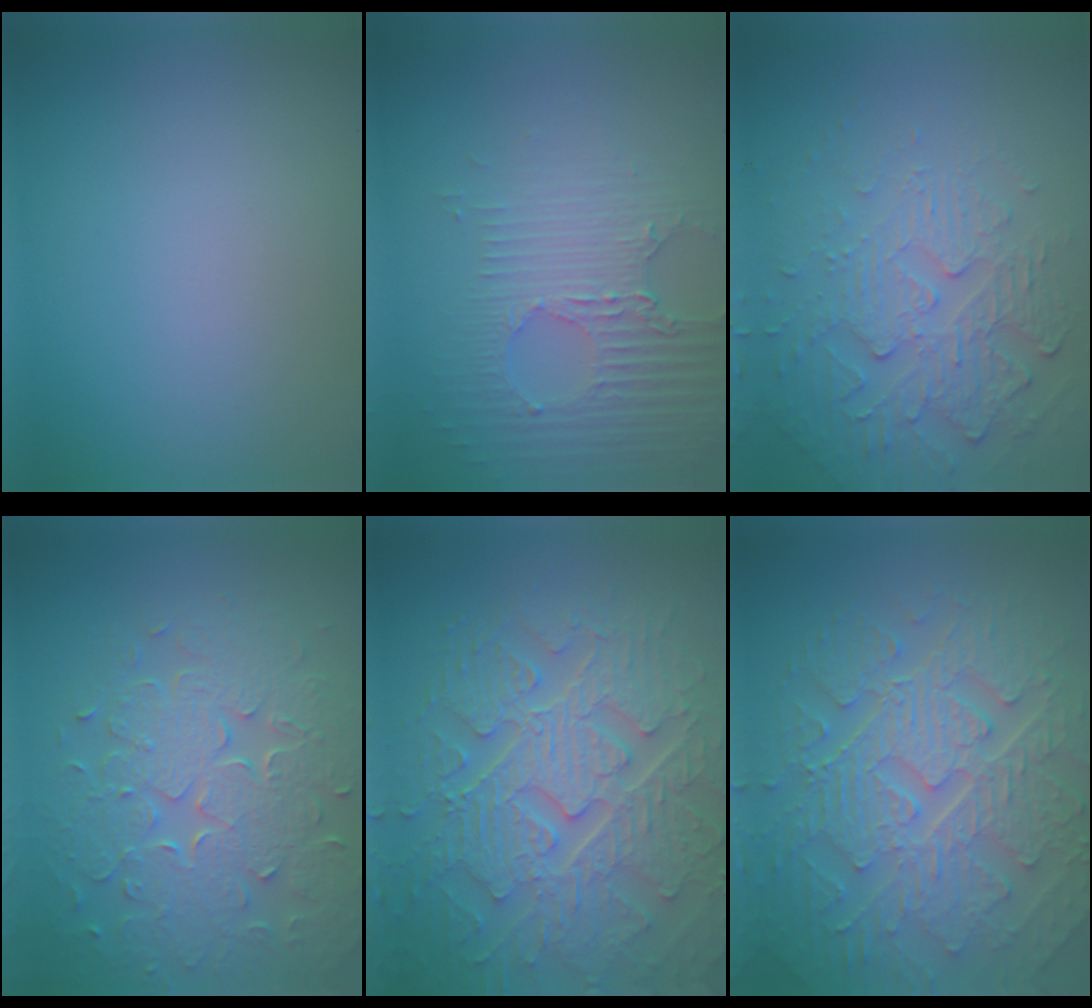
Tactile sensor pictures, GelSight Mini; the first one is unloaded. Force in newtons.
{"total": 3.5, "press": 3.3, "slide": 1.3}
{"total": 6.0, "press": 3.6, "slide": 4.8}
{"total": 8.0, "press": 5.8, "slide": 5.5}
{"total": 9.2, "press": 6.8, "slide": 6.2}
{"total": 10.2, "press": 7.0, "slide": 7.5}